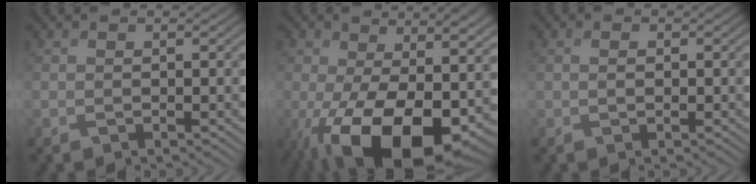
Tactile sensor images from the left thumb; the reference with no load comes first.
{"total": 18.7, "force": [-4.4, 9.8, 15.3], "torque": [-0.260, -0.054, -0.046]}
{"total": 1.3, "force": [0.2, 0.8, 1.1], "torque": [-0.013, -0.001, 0.004]}